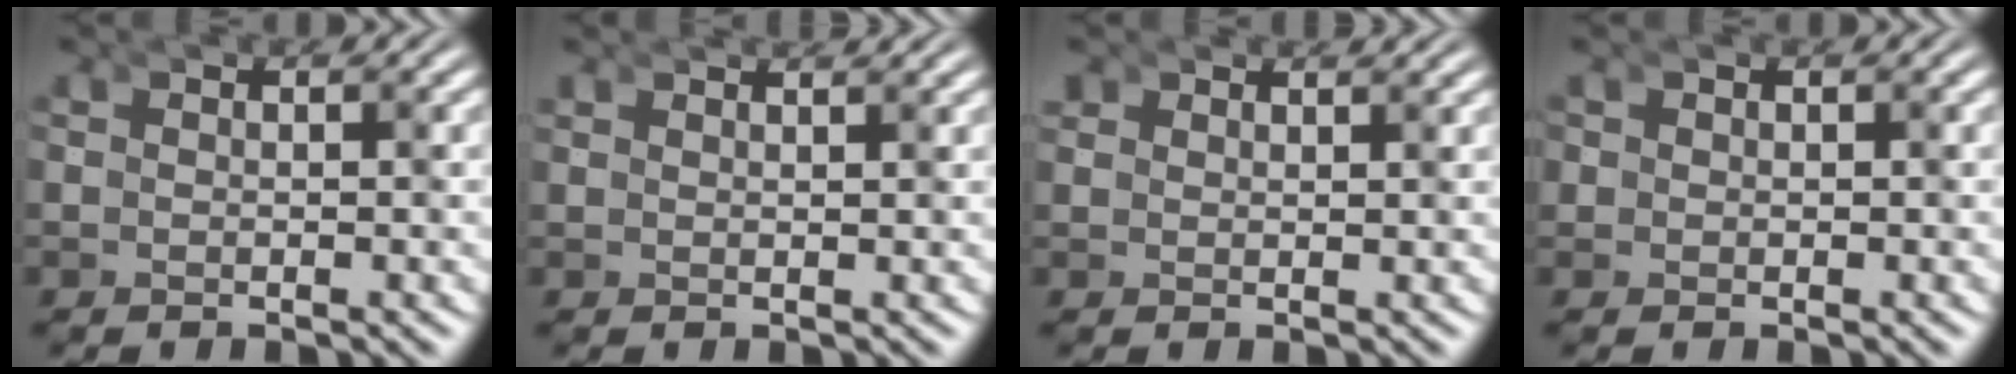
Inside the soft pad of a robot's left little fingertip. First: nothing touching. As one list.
[{"total": 1.1, "force": [1.1, 0.4, -0.1], "torque": [0.004, 0.003, 0.014]}, {"total": 1.4, "force": [1.3, 0.2, -0.4], "torque": [-0.004, -0.005, 0.026]}, {"total": 0.6, "force": [0.1, -0.1, -0.6], "torque": [0.004, -0.007, 0.007]}]